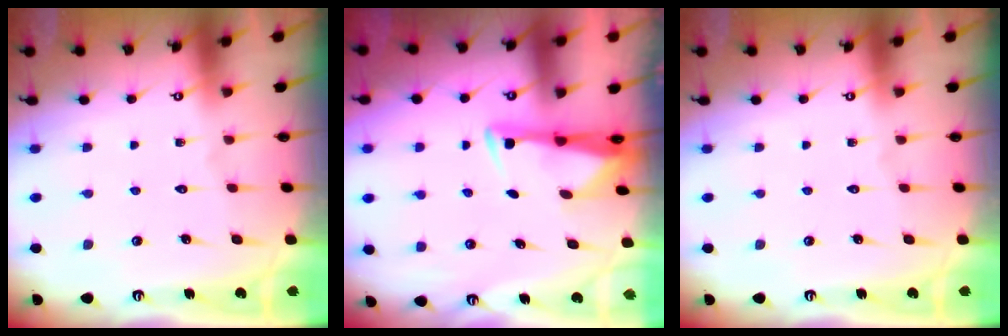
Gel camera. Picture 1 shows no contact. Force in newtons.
{"total": 3.1, "press": 3.0, "slide": 0.9}
{"total": 0.0}